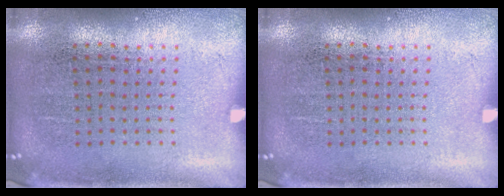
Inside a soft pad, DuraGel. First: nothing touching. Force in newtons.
{"total": 0.0}